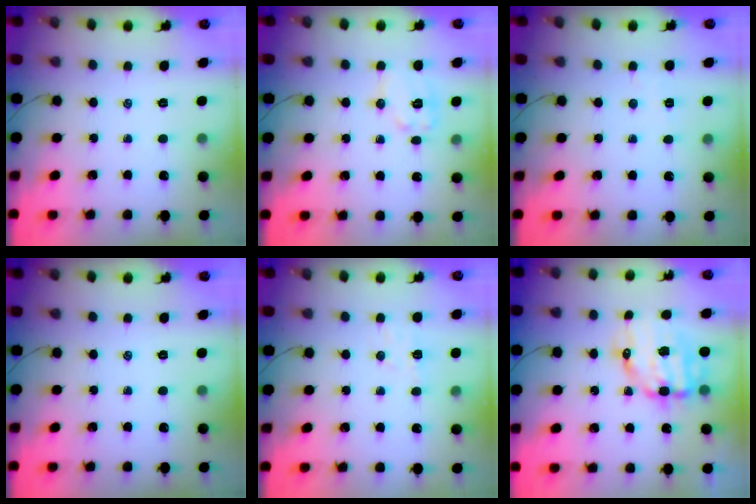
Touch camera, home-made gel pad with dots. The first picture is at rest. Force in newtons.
{"total": 7.7, "press": 7.7, "slide": 0.7}
{"total": 2.2, "press": 2.1, "slide": 0.7}
{"total": 0.0}
{"total": 4.9, "press": 4.9, "slide": 0.7}
{"total": 10.6, "press": 10.4, "slide": 2.2}